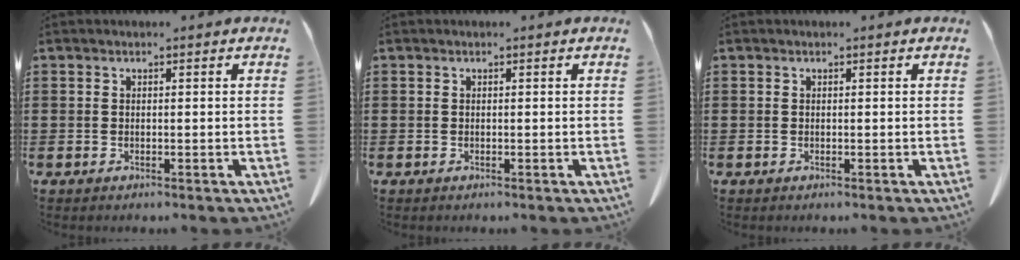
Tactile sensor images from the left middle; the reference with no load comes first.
{"total": 0.0}
{"total": 0.0}